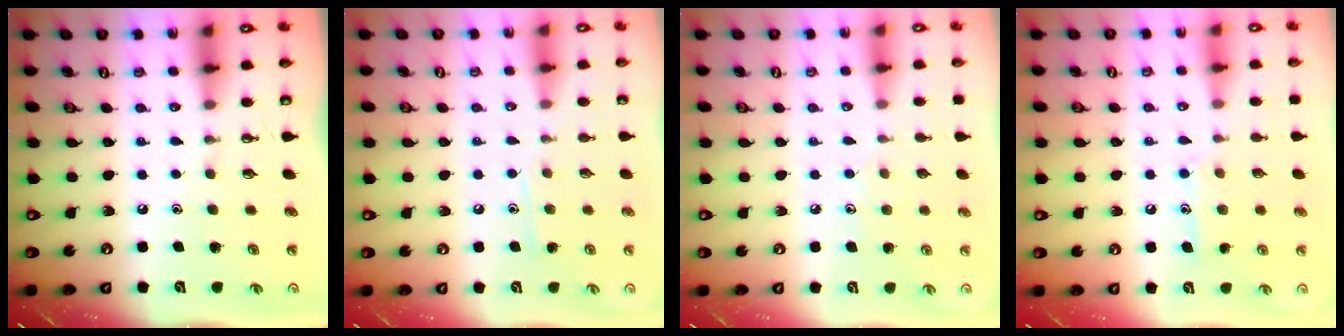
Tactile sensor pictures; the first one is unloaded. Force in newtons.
{"total": 7.5, "press": 7.5, "slide": 0.8}
{"total": 4.3, "press": 4.3, "slide": 0.4}
{"total": 8.8, "press": 8.7, "slide": 0.7}